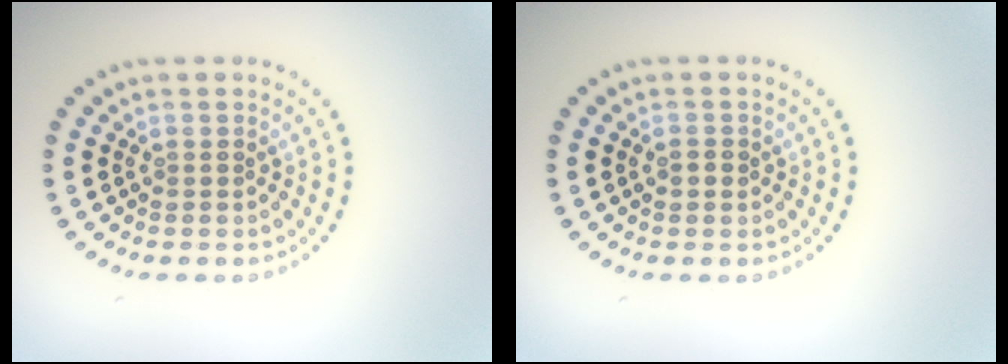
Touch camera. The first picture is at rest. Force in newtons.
{"total": 0.8, "press": 0.8, "slide": 0.1}